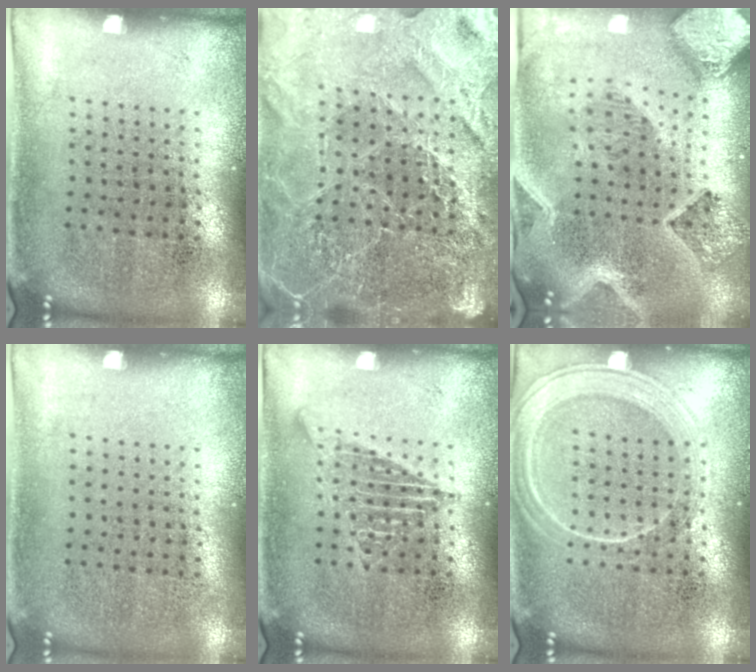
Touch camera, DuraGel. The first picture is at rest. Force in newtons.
{"total": 5.0, "press": 4.5, "slide": 2.1}
{"total": 3.0, "press": 2.6, "slide": 1.5}
{"total": 0.0}
{"total": 1.7, "press": 1.7, "slide": 0.1}
{"total": 2.8, "press": 2.8, "slide": 0.5}